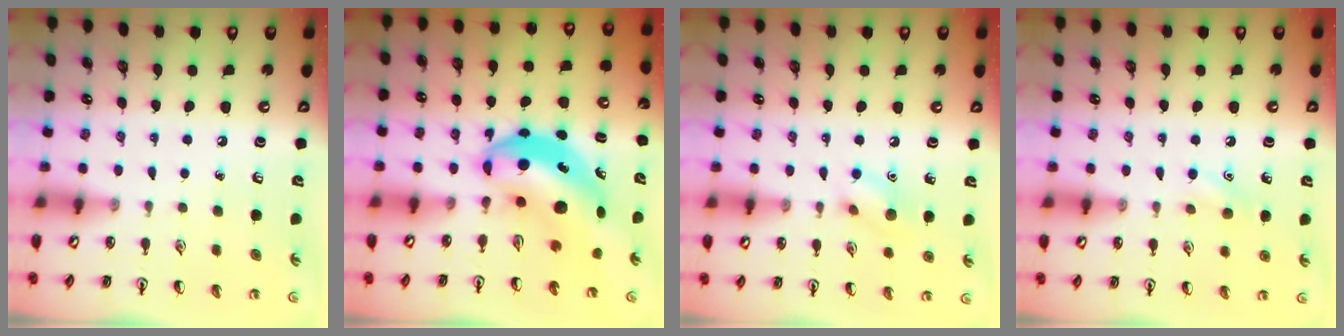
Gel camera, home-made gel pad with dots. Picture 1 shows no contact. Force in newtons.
{"total": 8.7, "press": 8.3, "slide": 2.3}
{"total": 7.8, "press": 7.6, "slide": 1.5}
{"total": 5.9, "press": 5.6, "slide": 1.9}